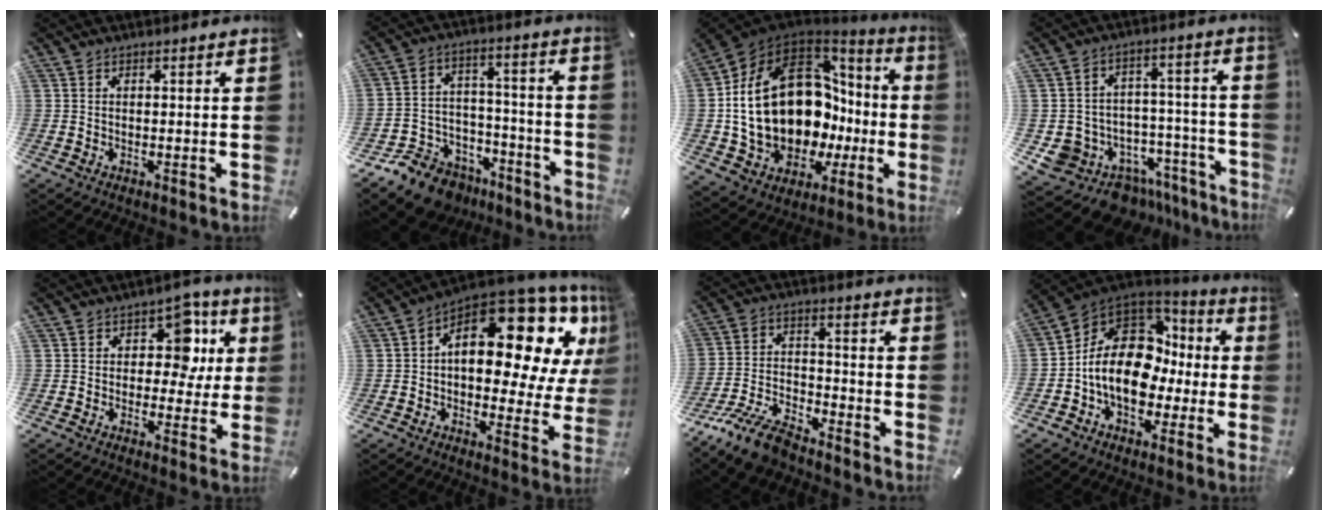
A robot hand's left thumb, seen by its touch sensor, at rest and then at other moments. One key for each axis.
{"total": 13.6, "fx": -10.2, "fy": 8.0, "fz": 4.1, "tx": -0.060, "ty": 0.076, "tz": -0.175}
{"total": 24.9, "fx": 1.5, "fy": 17.2, "fz": 17.9, "tx": -0.353, "ty": -0.041, "tz": 0.067}
{"total": 12.0, "fx": -7.9, "fy": 8.7, "fz": 2.5, "tx": -0.016, "ty": 0.038, "tz": -0.124}
{"total": 10.7, "fx": 3.0, "fy": 7.6, "fz": 7.0, "tx": -0.085, "ty": -0.012, "tz": 0.050}
{"total": 20.1, "fx": 8.1, "fy": 10.9, "fz": 14.9, "tx": -0.177, "ty": -0.074, "tz": 0.131}
{"total": 11.9, "fx": -10.0, "fy": 3.7, "fz": 5.2, "tx": -0.104, "ty": 0.048, "tz": -0.192}
{"total": 16.8, "fx": -0.9, "fy": 12.5, "fz": 11.1, "tx": -0.220, "ty": 0.002, "tz": -0.015}